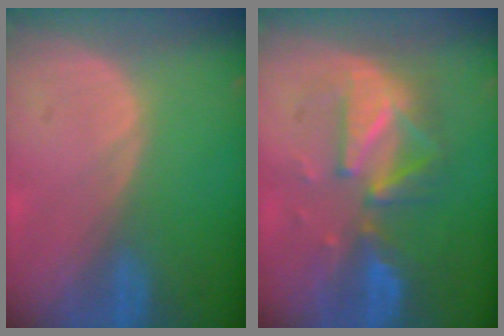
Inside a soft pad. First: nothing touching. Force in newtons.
{"total": 8.2, "press": 8.2, "slide": 0.3}